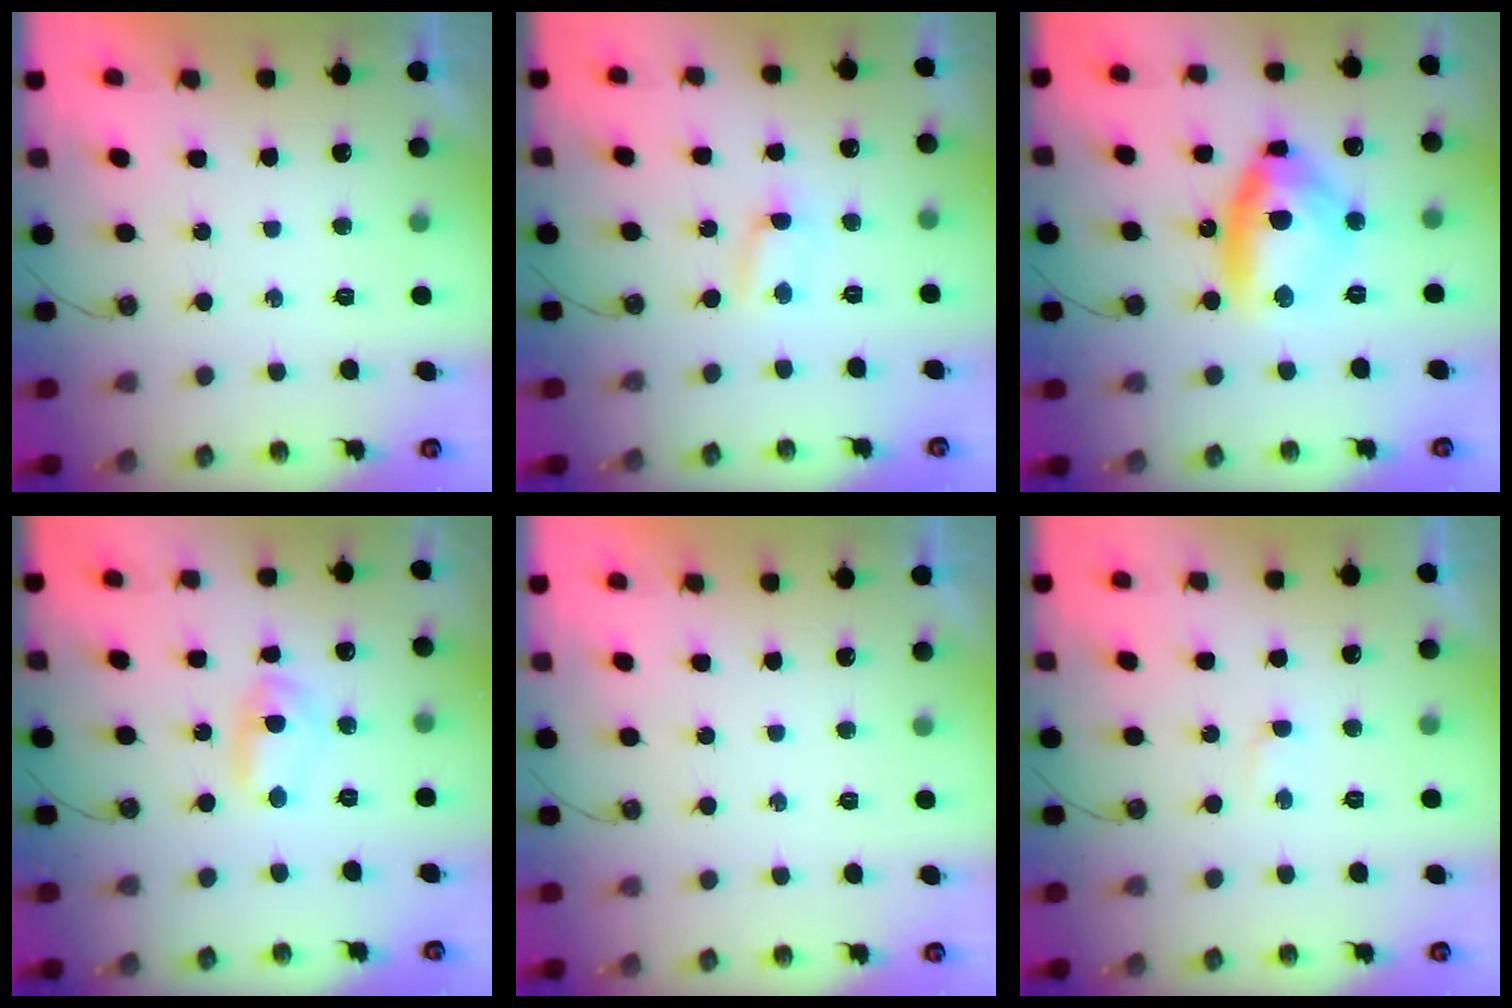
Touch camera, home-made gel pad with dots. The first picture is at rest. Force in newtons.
{"total": 1.6, "press": 1.5, "slide": 0.3}
{"total": 14.5, "press": 14.3, "slide": 1.9}
{"total": 14.0, "press": 3.2, "slide": 13.6}
{"total": 0.0}
{"total": 1.0, "press": 0.8, "slide": 0.7}